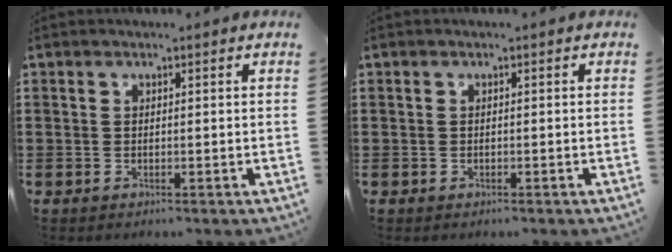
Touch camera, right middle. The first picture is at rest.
{"total": 0.0}